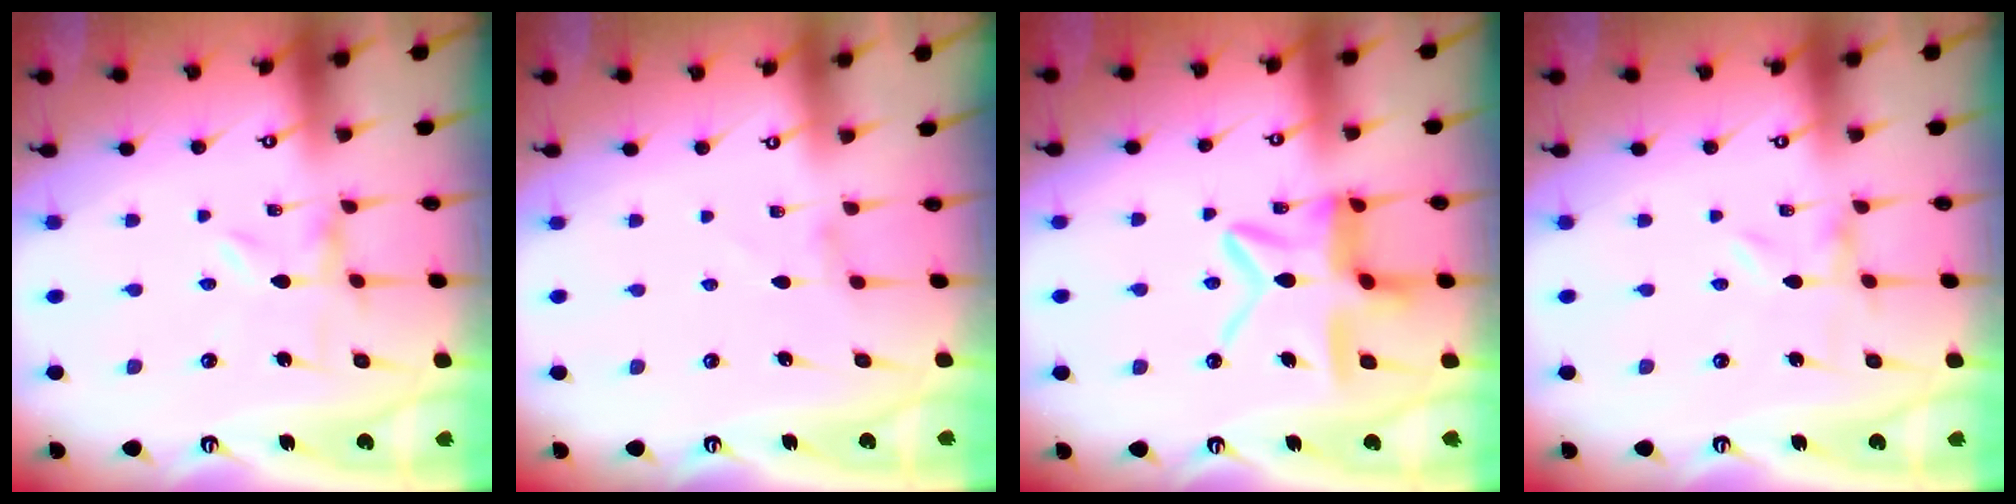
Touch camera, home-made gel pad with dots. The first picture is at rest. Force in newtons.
{"total": 0.0}
{"total": 14.5, "press": 14.4, "slide": 1.5}
{"total": 0.0}